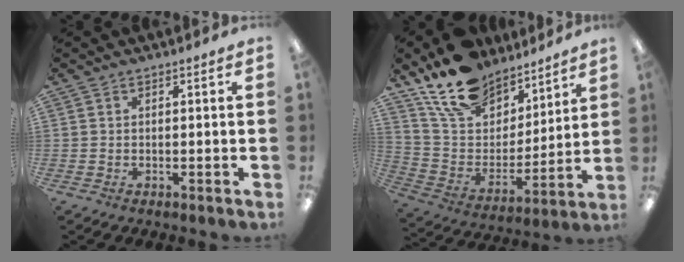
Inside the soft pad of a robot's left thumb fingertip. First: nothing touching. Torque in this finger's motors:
{"motor_torque": [2.57, 1.48, 1.55, -1.22, 0.10]}